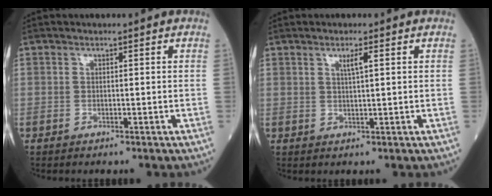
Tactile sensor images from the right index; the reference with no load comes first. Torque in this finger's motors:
{"motor_torque": [0.11, 0.16, 0.02, 0.04]}